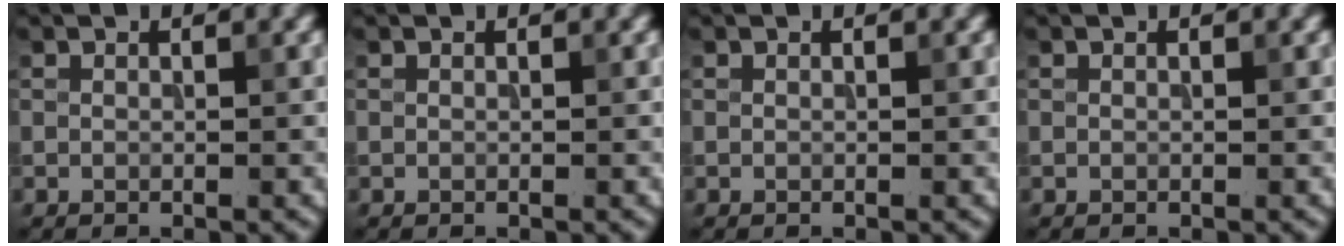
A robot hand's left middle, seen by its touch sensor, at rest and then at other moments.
{"total": 0.0}
{"total": 0.0}
{"total": 0.0}